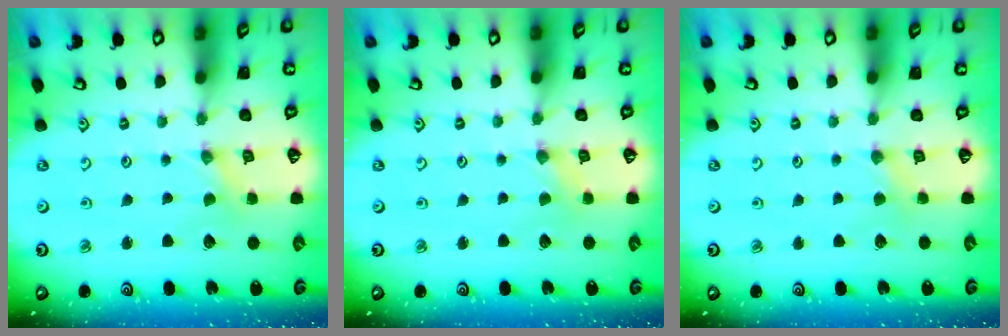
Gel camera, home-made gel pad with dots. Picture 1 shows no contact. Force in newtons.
{"total": 0.0}
{"total": 1.6, "press": 1.6, "slide": 0.4}